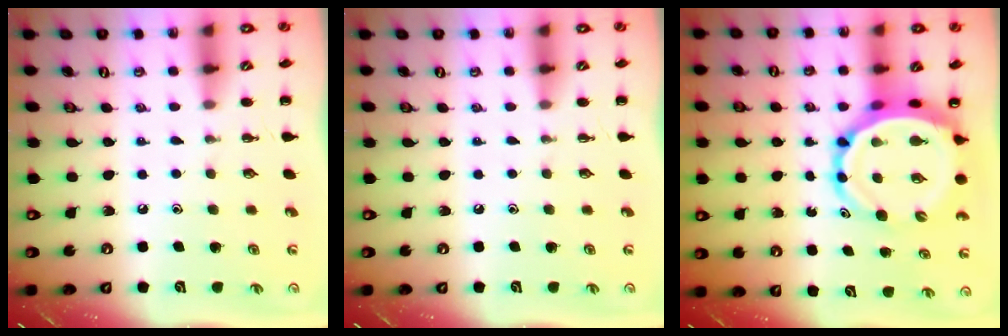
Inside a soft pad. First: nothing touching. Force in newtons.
{"total": 0.0}
{"total": 10.5, "press": 10.1, "slide": 3.1}